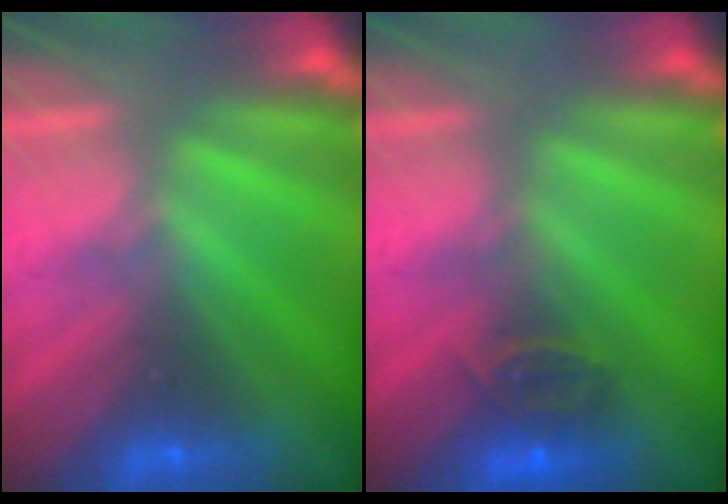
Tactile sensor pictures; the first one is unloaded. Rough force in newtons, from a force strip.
{"total": 2.5}